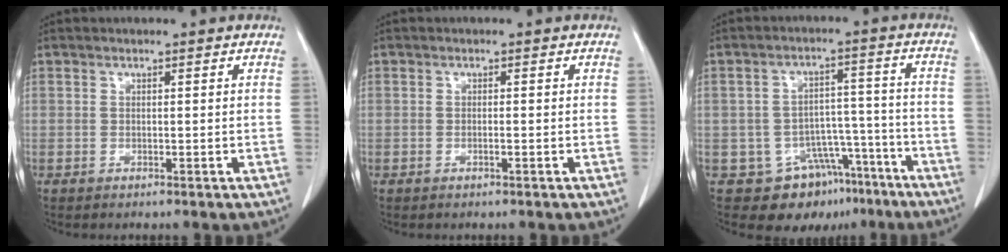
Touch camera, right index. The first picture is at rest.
{"total": 0.6, "force": [-0.2, 0.0, 0.6], "torque": [-0.013, 0.000, -0.003]}
{"total": 10.4, "force": [-6.4, 7.4, 3.3], "torque": [-0.030, 0.041, -0.086]}